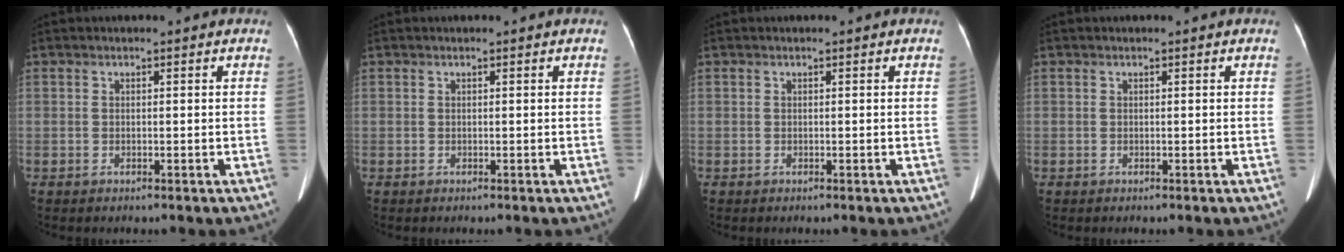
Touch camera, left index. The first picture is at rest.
{"total": 0.0}
{"total": 0.0}
{"total": 0.0}